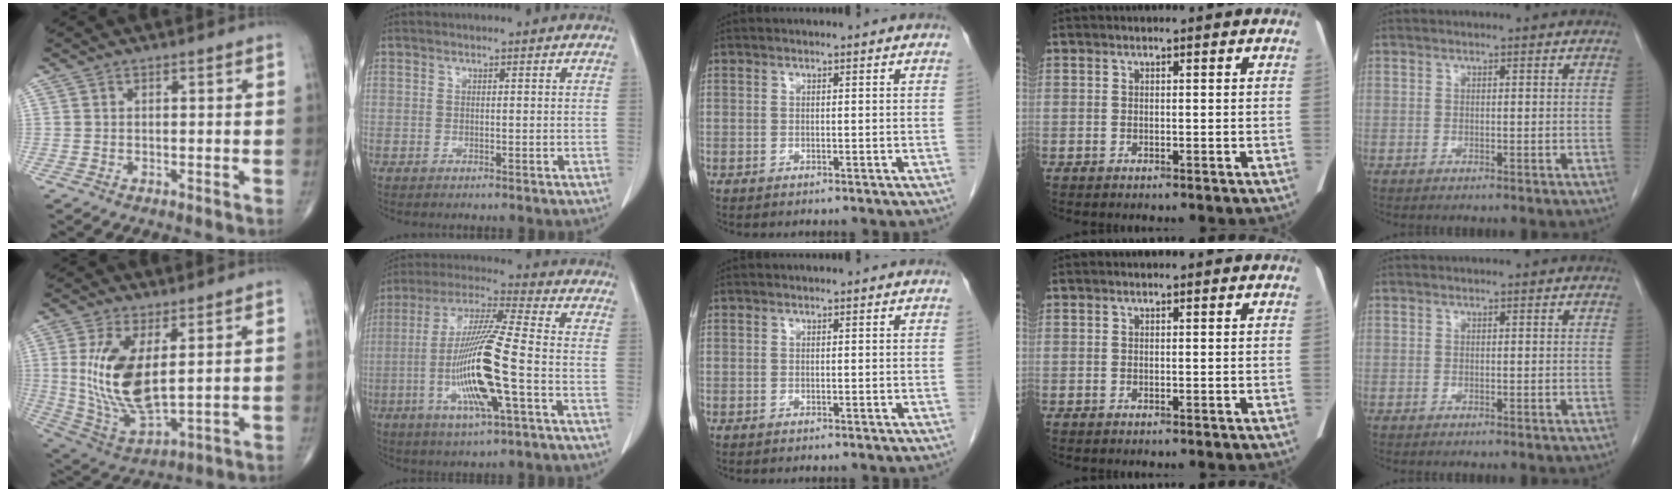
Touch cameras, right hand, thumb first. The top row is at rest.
{"thumb": {"total": 15.2, "force": [2.8, 6.6, 13.4], "torque": [-0.271, -0.024, 0.073]}, "index": {"total": 15.6, "force": [-3.9, 0.5, 15.1], "torque": [-0.308, -0.012, -0.077]}}